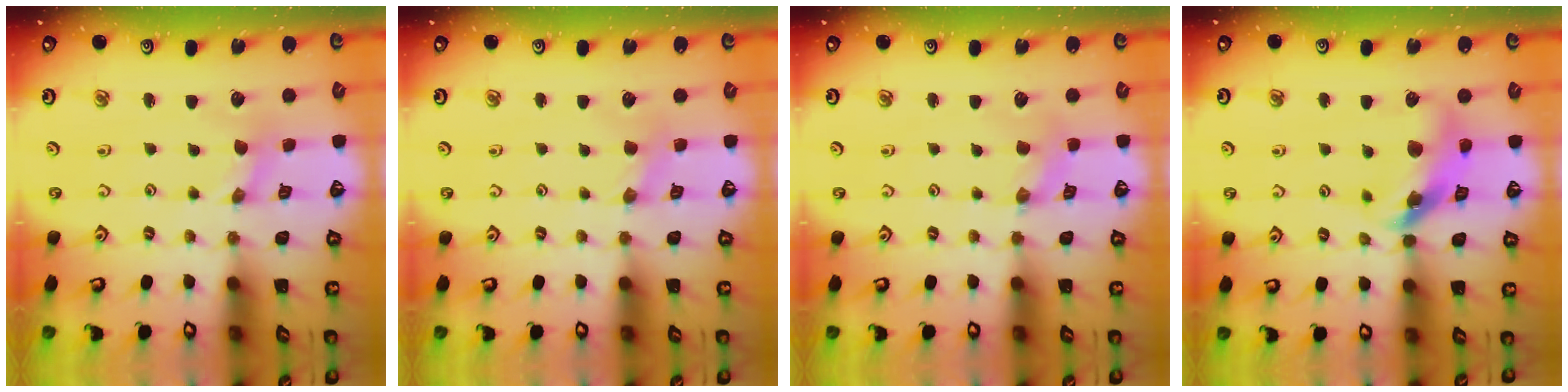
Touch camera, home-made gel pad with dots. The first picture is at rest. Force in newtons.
{"total": 2.8, "press": 2.7, "slide": 0.5}
{"total": 2.4, "press": 2.4, "slide": 0.4}
{"total": 13.8, "press": 13.7, "slide": 1.6}